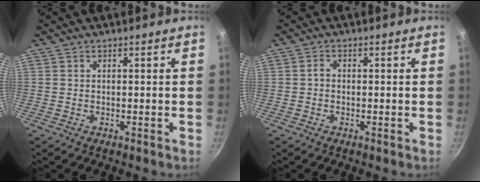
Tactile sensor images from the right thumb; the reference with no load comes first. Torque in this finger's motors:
{"motor_torque": [0.13, -0.01, -0.09, -0.12, -0.02]}